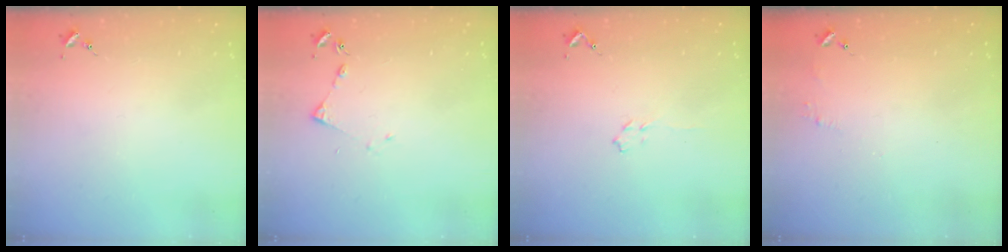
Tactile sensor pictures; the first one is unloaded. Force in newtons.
{"total": 4.1, "press": 4.1, "slide": 0.5}
{"total": 3.9, "press": 3.9, "slide": 0.6}
{"total": 4.8, "press": 4.8, "slide": 0.4}